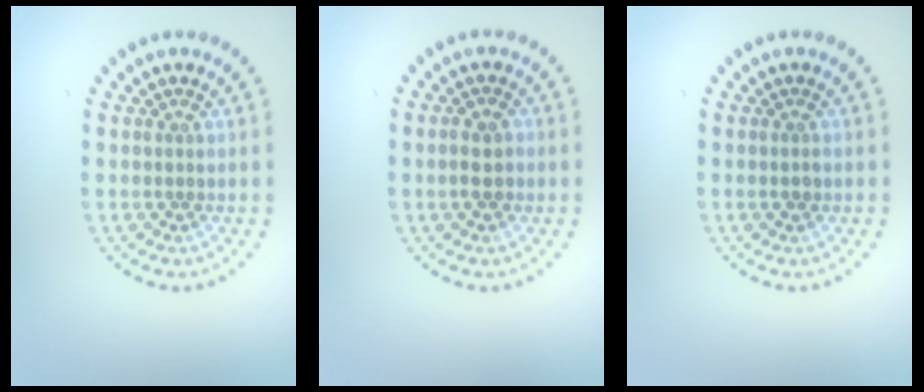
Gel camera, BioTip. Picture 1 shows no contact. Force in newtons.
{"total": 2.1, "press": 2.0, "slide": 0.4}
{"total": 0.9, "press": 0.8, "slide": 0.1}